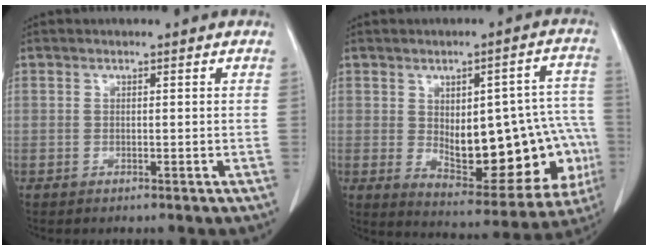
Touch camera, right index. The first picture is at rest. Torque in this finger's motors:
{"motor_torque": [1.25, -0.77, 0.59, 0.09]}